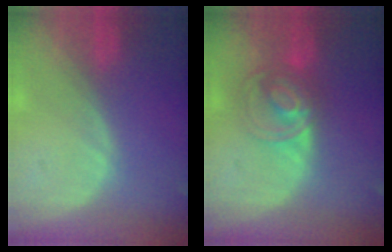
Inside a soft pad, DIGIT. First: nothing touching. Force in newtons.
{"total": 7.6, "press": 6.2, "slide": 4.3}